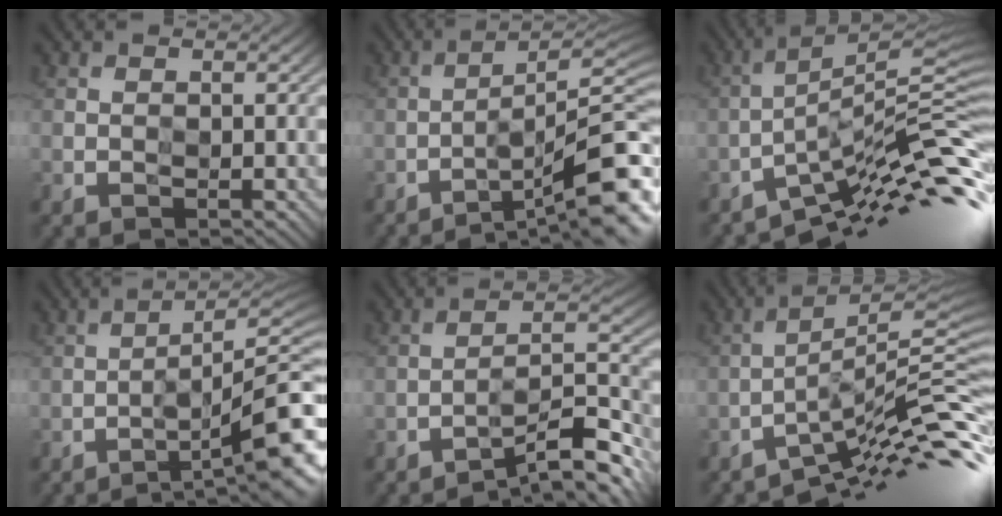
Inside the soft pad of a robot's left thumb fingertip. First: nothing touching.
{"total": 11.6, "force": [-7.4, 1.5, 8.8], "torque": [-0.120, 0.022, -0.118]}
{"total": 11.4, "force": [-7.0, 1.3, 8.9], "torque": [-0.139, 0.020, -0.126]}
{"total": 10.7, "force": [-5.2, 1.7, 9.2], "torque": [-0.116, 0.019, -0.080]}
{"total": 9.4, "force": [-8.3, 0.8, 4.3], "torque": [-0.058, 0.023, -0.141]}
{"total": 9.6, "force": [-6.7, 0.4, 6.8], "torque": [-0.097, 0.024, -0.118]}